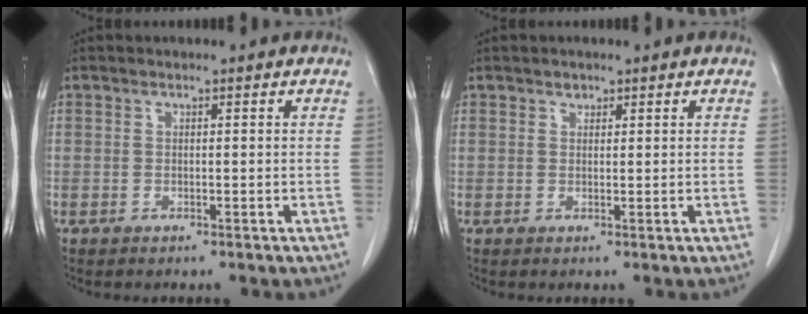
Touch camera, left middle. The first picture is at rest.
{"total": 0.8, "force": [0.6, 0.5, 0.1], "torque": [0.000, -0.004, 0.008]}